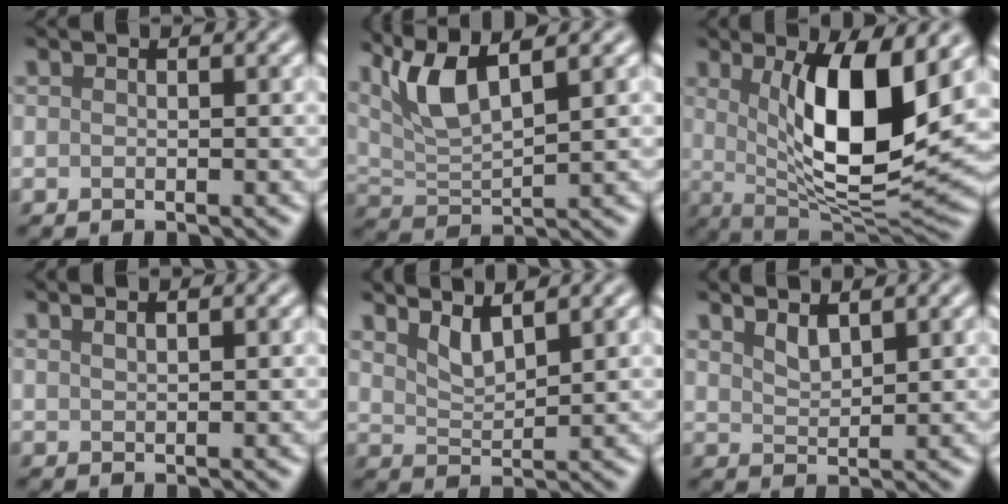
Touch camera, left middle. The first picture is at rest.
{"total": 6.0, "force": [3.5, 1.6, 4.5], "torque": [-0.098, 0.008, 0.070]}
{"total": 10.8, "force": [2.2, 3.4, 10.0], "torque": [-0.154, -0.014, 0.043]}
{"total": 1.7, "force": [1.3, 0.6, 0.9], "torque": [0.001, 0.002, 0.008]}
{"total": 2.8, "force": [2.2, 0.6, 1.6], "torque": [-0.031, -0.006, 0.045]}
{"total": 2.1, "force": [1.7, 0.5, 1.0], "torque": [-0.019, -0.003, 0.035]}